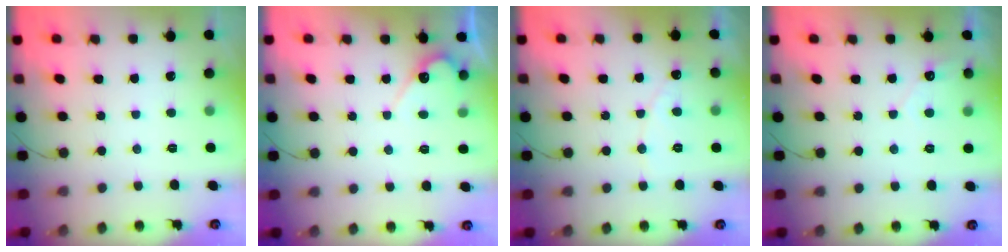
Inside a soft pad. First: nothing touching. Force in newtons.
{"total": 6.3, "press": 6.3, "slide": 0.3}
{"total": 3.9, "press": 3.9, "slide": 0.2}
{"total": 2.8, "press": 2.8, "slide": 0.1}